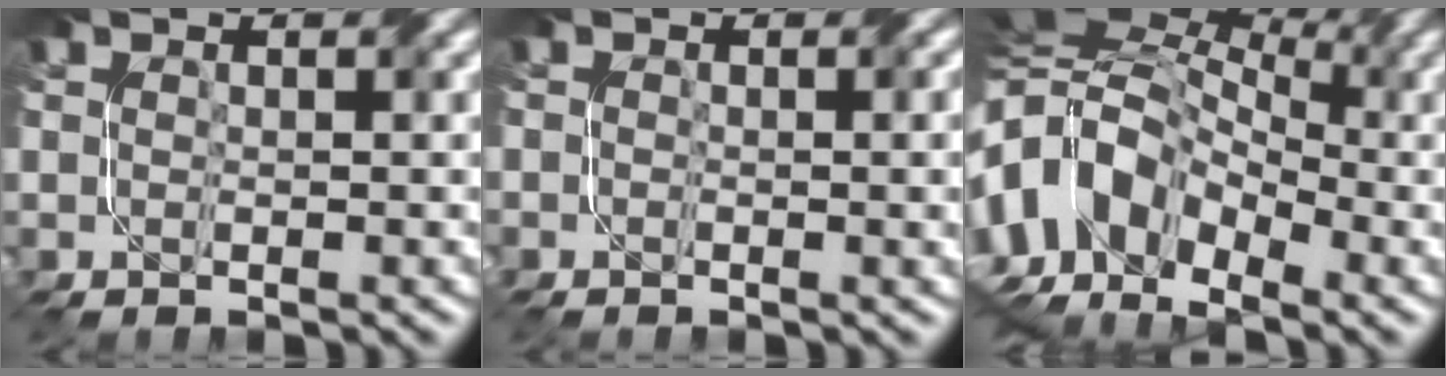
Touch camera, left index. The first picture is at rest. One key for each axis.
{"total": 2.7, "fx": -0.4, "fy": 1.3, "fz": 2.4, "tx": -0.022, "ty": 0.001, "tz": -0.007}
{"total": 13.0, "fx": -3.9, "fy": 8.8, "fz": 8.7, "tx": -0.165, "ty": 0.007, "tz": -0.081}